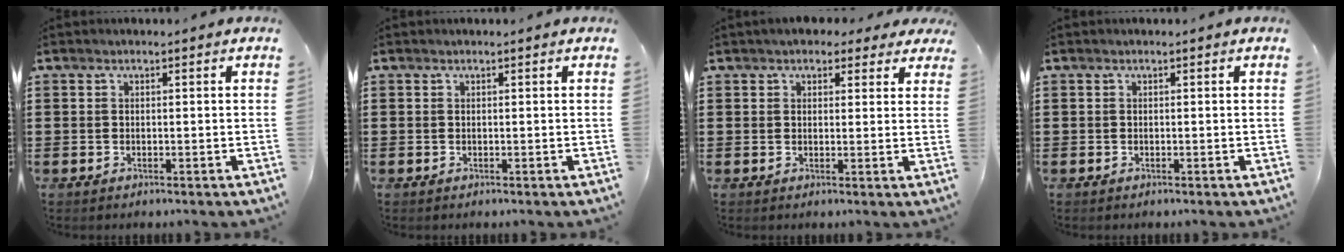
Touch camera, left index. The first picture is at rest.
{"total": 0.0}
{"total": 3.2, "force": [2.6, 1.4, 1.1], "torque": [-0.022, 0.001, 0.046]}
{"total": 0.0}